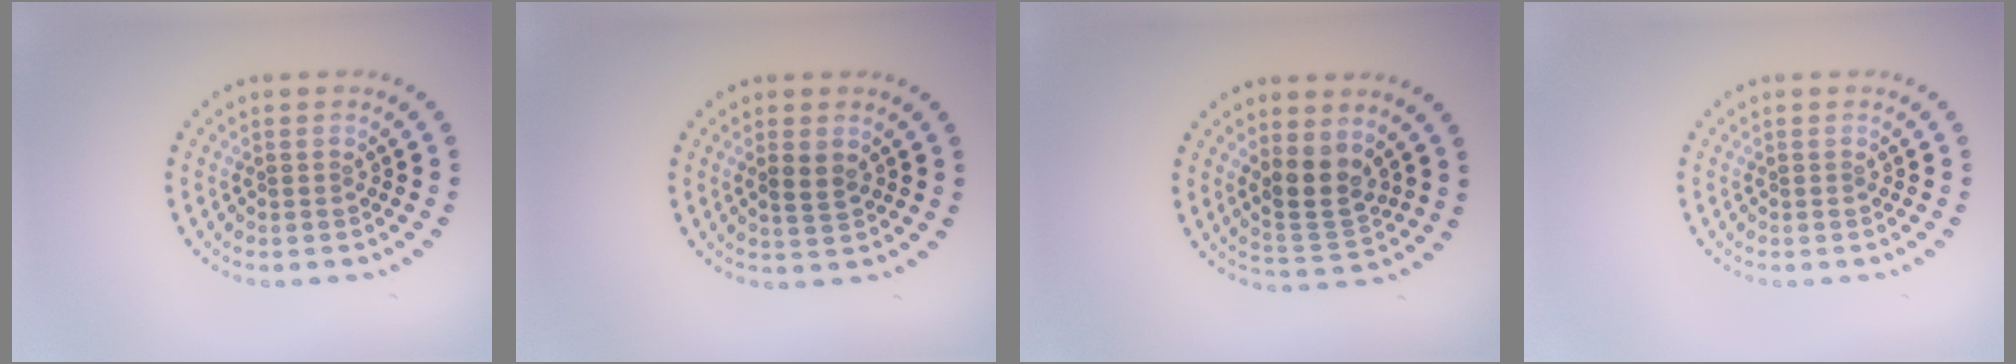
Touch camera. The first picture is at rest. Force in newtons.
{"total": 1.3, "press": 1.2, "slide": 0.6}
{"total": 3.7, "press": 3.3, "slide": 1.7}
{"total": 0.0}